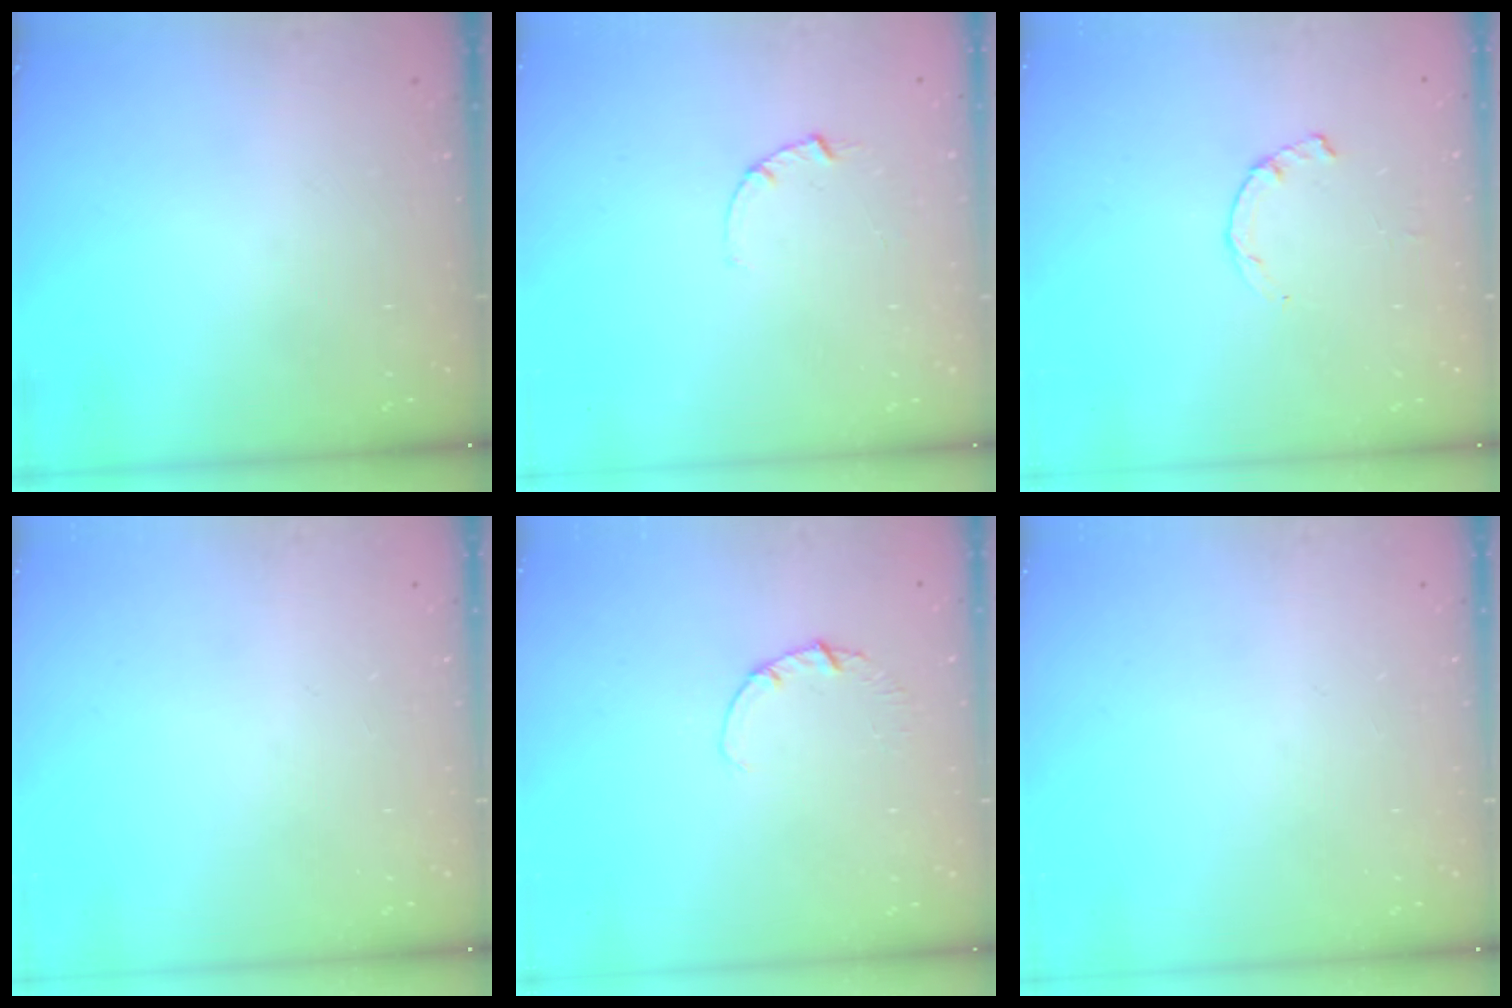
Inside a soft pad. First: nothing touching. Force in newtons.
{"total": 2.5, "press": 2.5, "slide": 0.3}
{"total": 1.2, "press": 1.1, "slide": 0.3}
{"total": 0.0}
{"total": 1.1, "press": 1.1, "slide": 0.1}
{"total": 0.0}